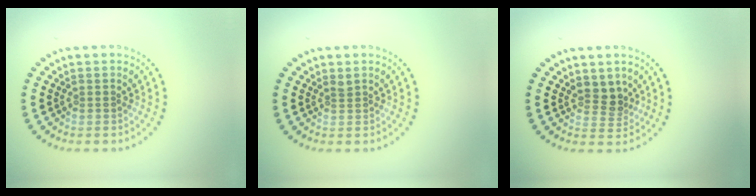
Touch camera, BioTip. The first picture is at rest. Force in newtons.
{"total": 0.6, "press": 0.4, "slide": 0.4}
{"total": 2.2, "press": 1.7, "slide": 1.4}